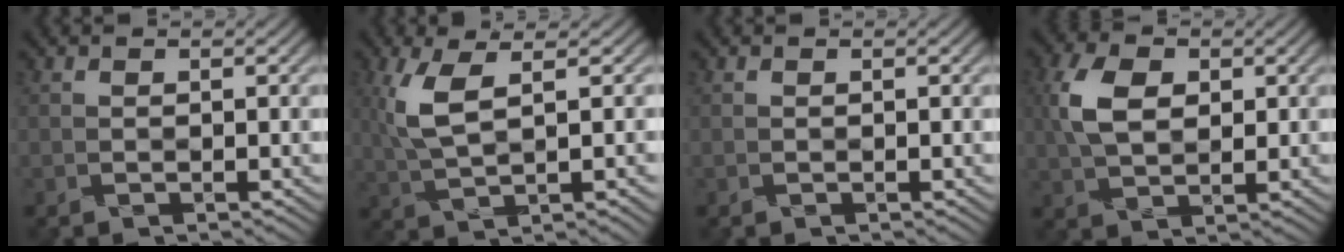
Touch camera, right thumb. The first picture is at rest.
{"total": 6.7, "force": [1.4, 2.1, 6.2], "torque": [-0.143, 0.008, 0.022]}
{"total": 0.0}
{"total": 7.2, "force": [1.3, 4.7, 5.3], "torque": [-0.125, 0.010, 0.020]}